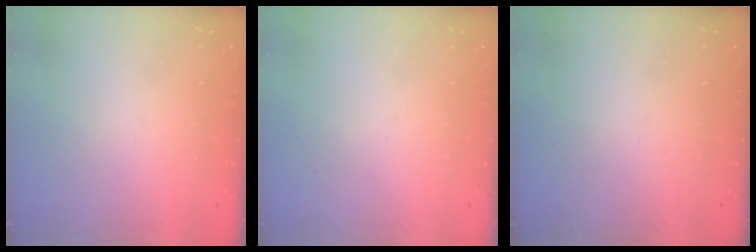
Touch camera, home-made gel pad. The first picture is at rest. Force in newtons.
{"total": 0.0}
{"total": 0.0}